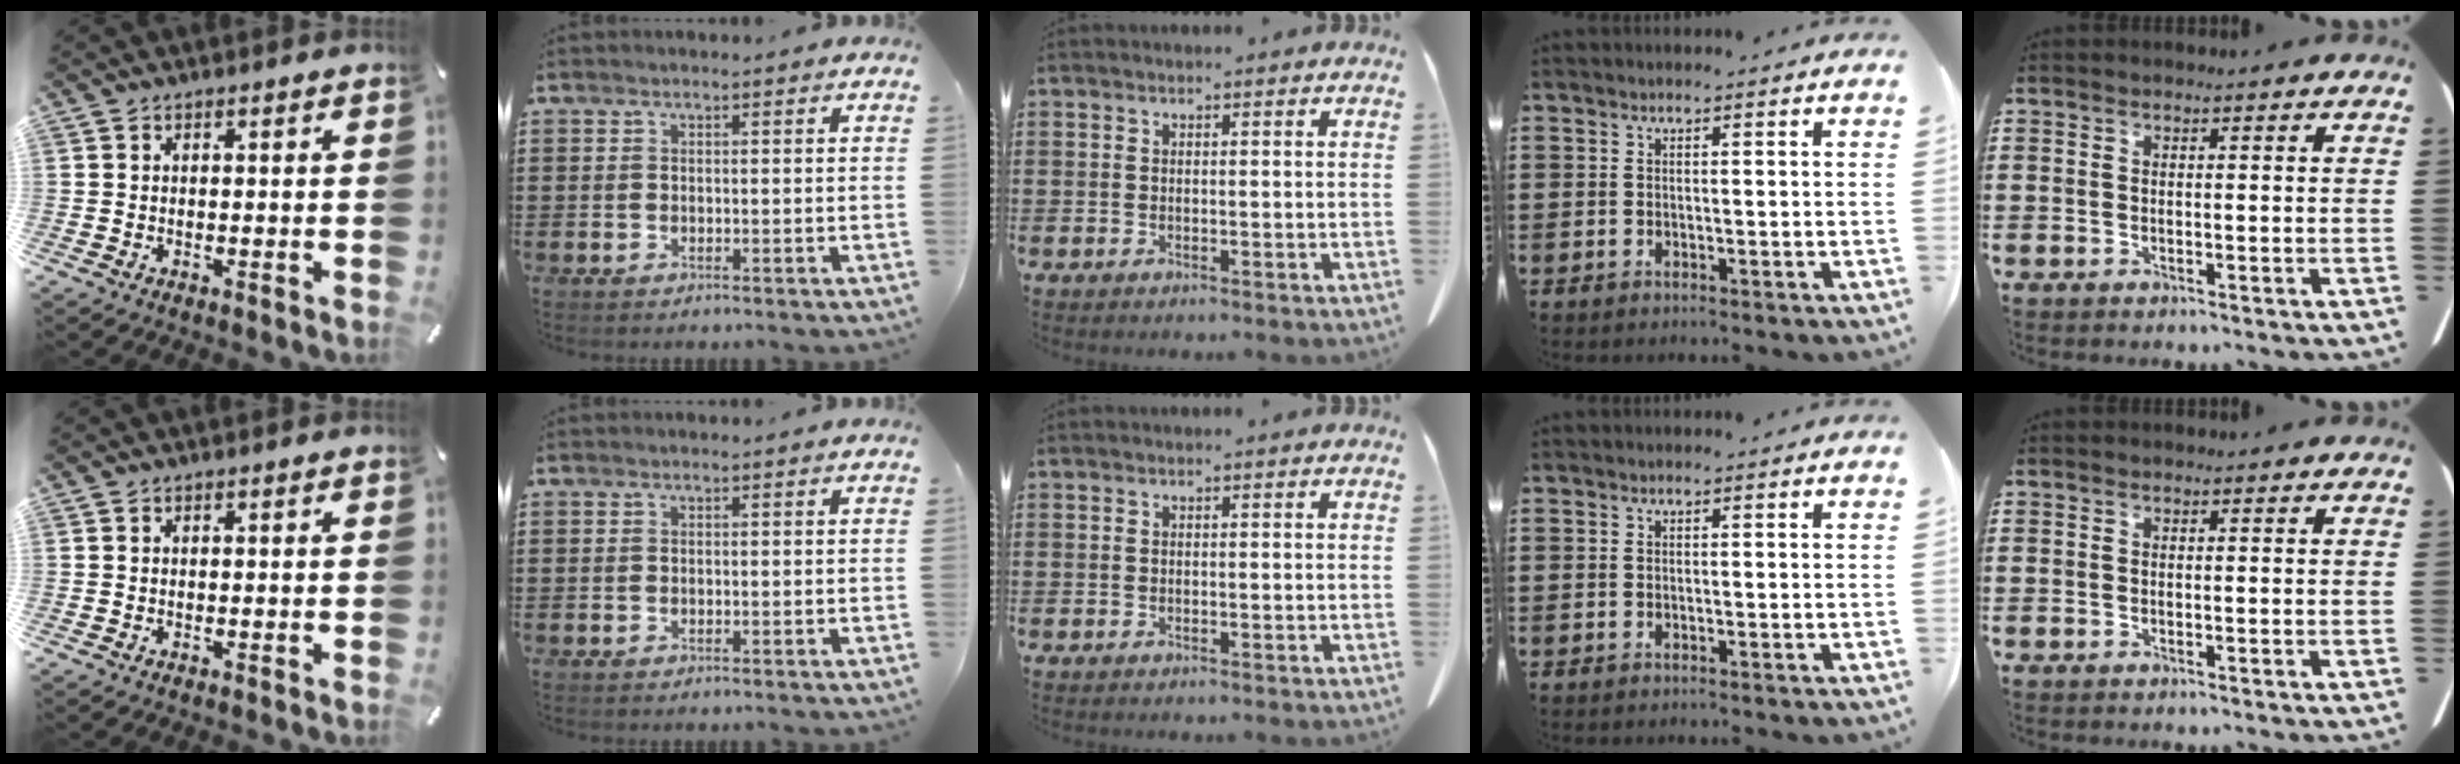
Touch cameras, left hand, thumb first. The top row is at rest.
{}